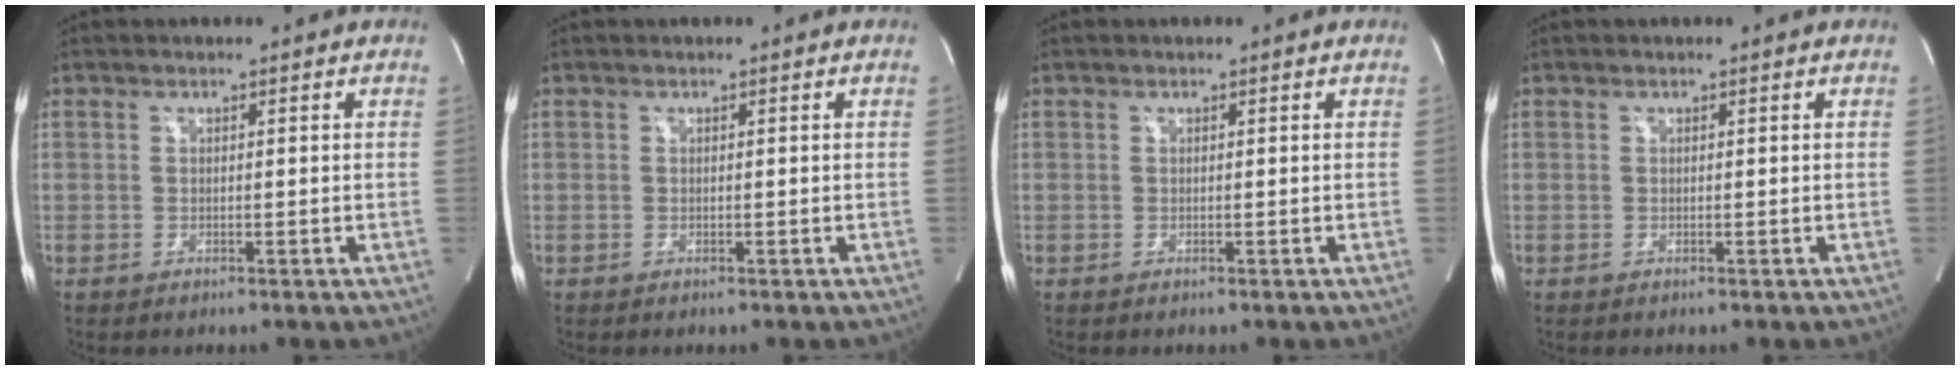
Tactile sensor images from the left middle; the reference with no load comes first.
{"total": 0.0}
{"total": 0.0}
{"total": 0.0}